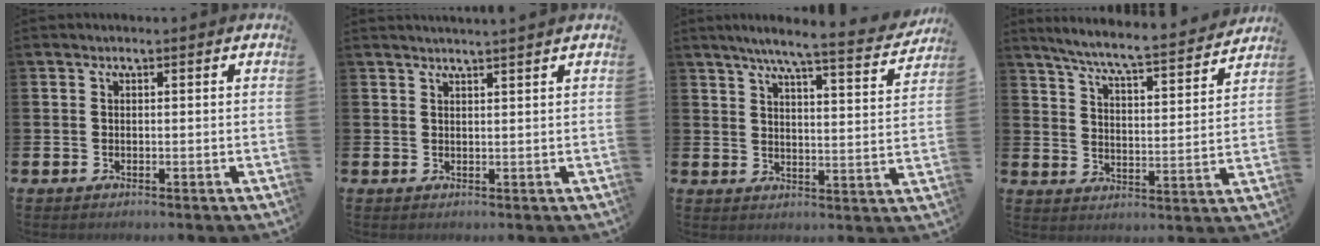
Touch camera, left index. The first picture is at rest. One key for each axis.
{"total": 1.4, "fx": 1.4, "fy": -0.4, "fz": 0.1, "tx": -0.001, "ty": -0.005, "tz": 0.026}
{"total": 6.5, "fx": 5.9, "fy": 0.0, "fz": 2.8, "tx": -0.062, "ty": -0.038, "tz": 0.096}
{"total": 6.8, "fx": 6.3, "fy": 0.0, "fz": 2.5, "tx": -0.077, "ty": -0.048, "tz": 0.105}